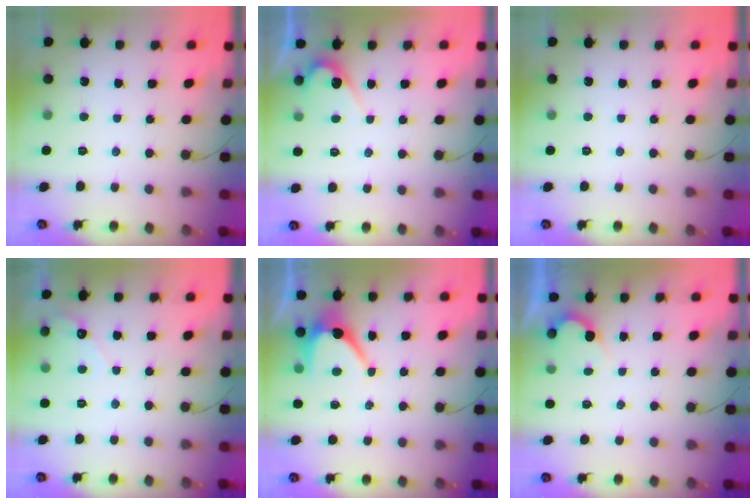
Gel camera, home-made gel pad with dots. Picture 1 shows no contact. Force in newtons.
{"total": 4.1, "press": 4.1, "slide": 0.3}
{"total": 0.0}
{"total": 3.5, "press": 3.5, "slide": 0.2}
{"total": 7.4, "press": 7.3, "slide": 0.8}
{"total": 2.3, "press": 2.3, "slide": 0.1}